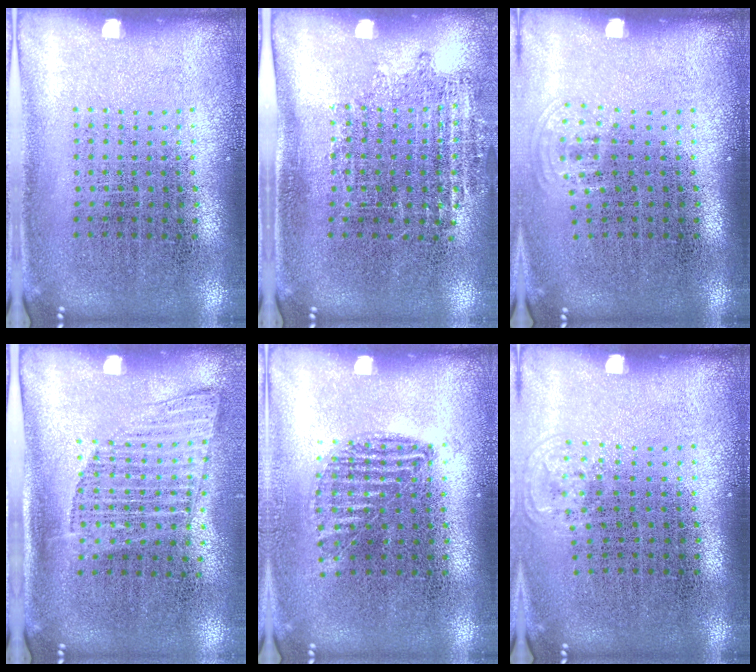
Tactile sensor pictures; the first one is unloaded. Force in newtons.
{"total": 1.1, "press": 0.9, "slide": 0.7}
{"total": 0.7, "press": 0.5, "slide": 0.5}
{"total": 1.3, "press": 1.0, "slide": 0.8}
{"total": 0.9, "press": 0.8, "slide": 0.3}
{"total": 0.6, "press": 0.5, "slide": 0.3}